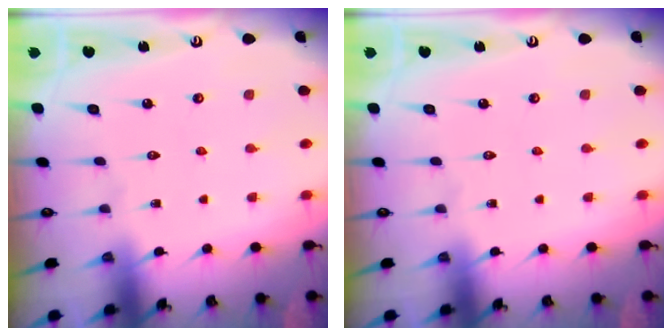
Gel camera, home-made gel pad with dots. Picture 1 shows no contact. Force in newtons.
{"total": 0.0}